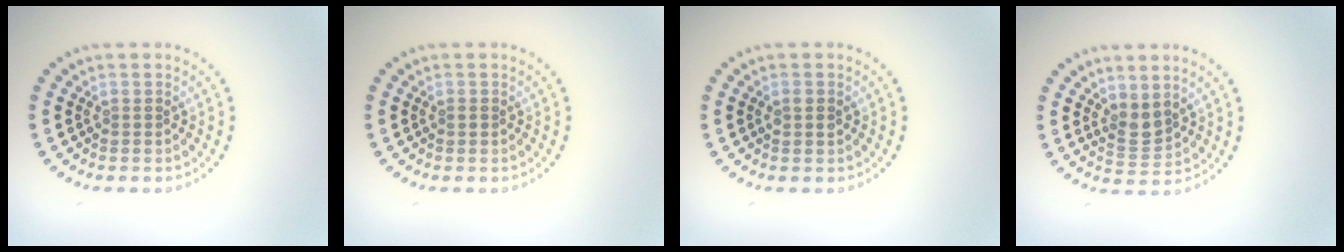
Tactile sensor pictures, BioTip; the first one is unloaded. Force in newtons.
{"total": 0.6, "press": 0.6, "slide": 0.1}
{"total": 1.3, "press": 1.3, "slide": 0.1}
{"total": 2.2, "press": 1.8, "slide": 1.3}